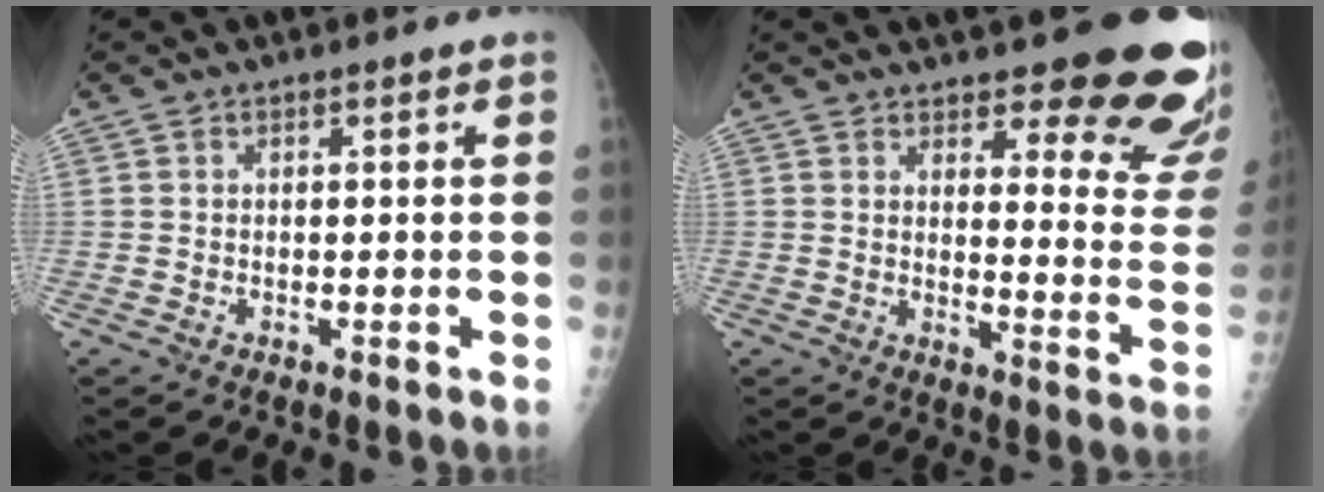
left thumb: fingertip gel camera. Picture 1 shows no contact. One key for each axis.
{"total": 19.4, "fx": 14.6, "fy": 5.2, "fz": 11.7, "tx": -0.104, "ty": -0.102, "tz": 0.168}